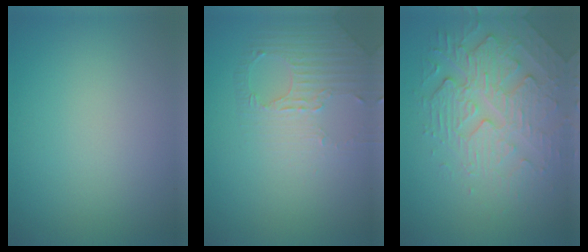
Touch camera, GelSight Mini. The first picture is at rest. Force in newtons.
{"total": 1.8, "press": 1.5, "slide": 1.0}
{"total": 4.4, "press": 4.0, "slide": 1.6}